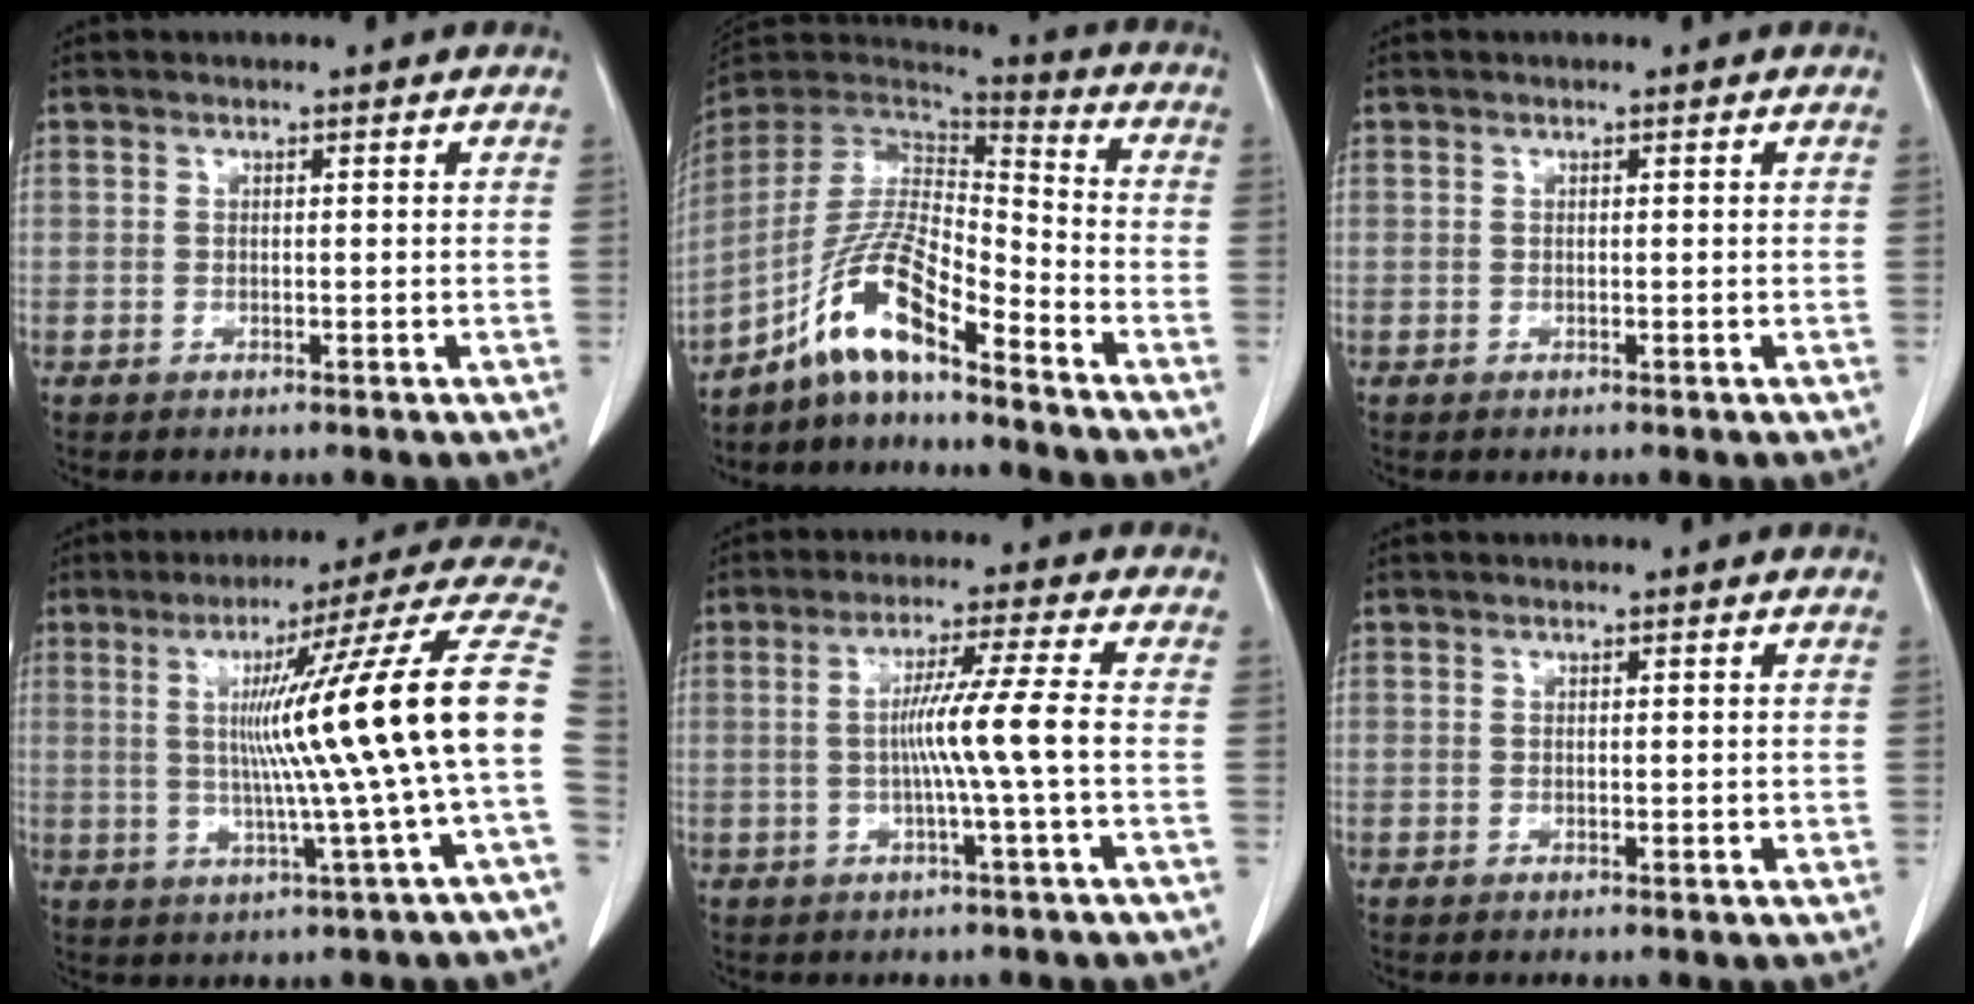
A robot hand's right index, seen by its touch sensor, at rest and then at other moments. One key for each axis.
{"total": 11.4, "fx": -7.8, "fy": 1.7, "fz": 8.2, "tx": -0.168, "ty": 0.015, "tz": -0.149}
{"total": 0.0}
{"total": 19.4, "fx": 0.3, "fy": -2.5, "fz": 19.2, "tx": -0.259, "ty": 0.020, "tz": -0.007}
{"total": 7.0, "fx": -0.8, "fy": -1.8, "fz": 6.8, "tx": -0.121, "ty": 0.005, "tz": -0.012}
{"total": 0.6, "fx": 0.1, "fy": 0.3, "fz": 0.5, "tx": -0.007, "ty": -0.001, "tz": 0.006}